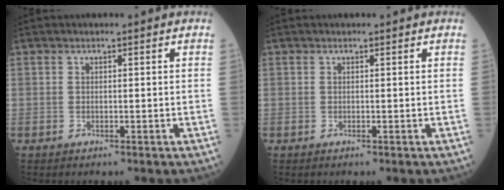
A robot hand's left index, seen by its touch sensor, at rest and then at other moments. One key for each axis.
{"total": 0.0}